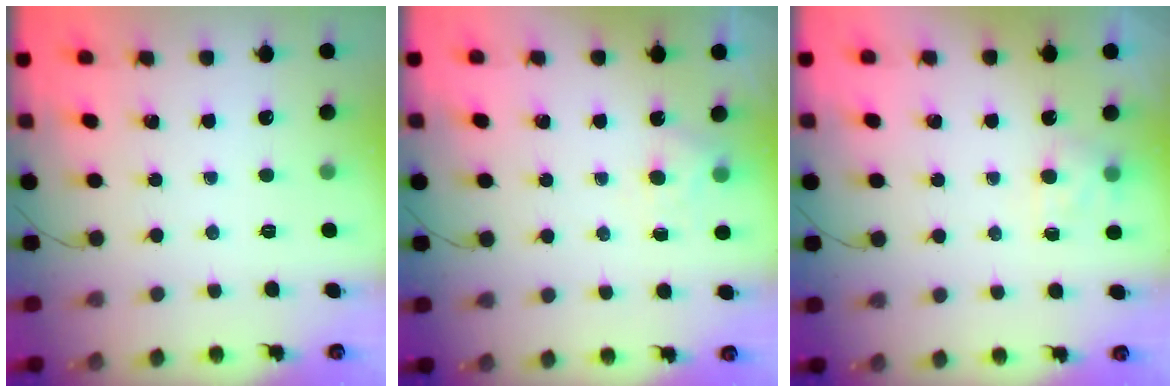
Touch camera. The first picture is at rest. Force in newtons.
{"total": 4.5, "press": 4.2, "slide": 1.5}
{"total": 6.2, "press": 6.0, "slide": 1.4}